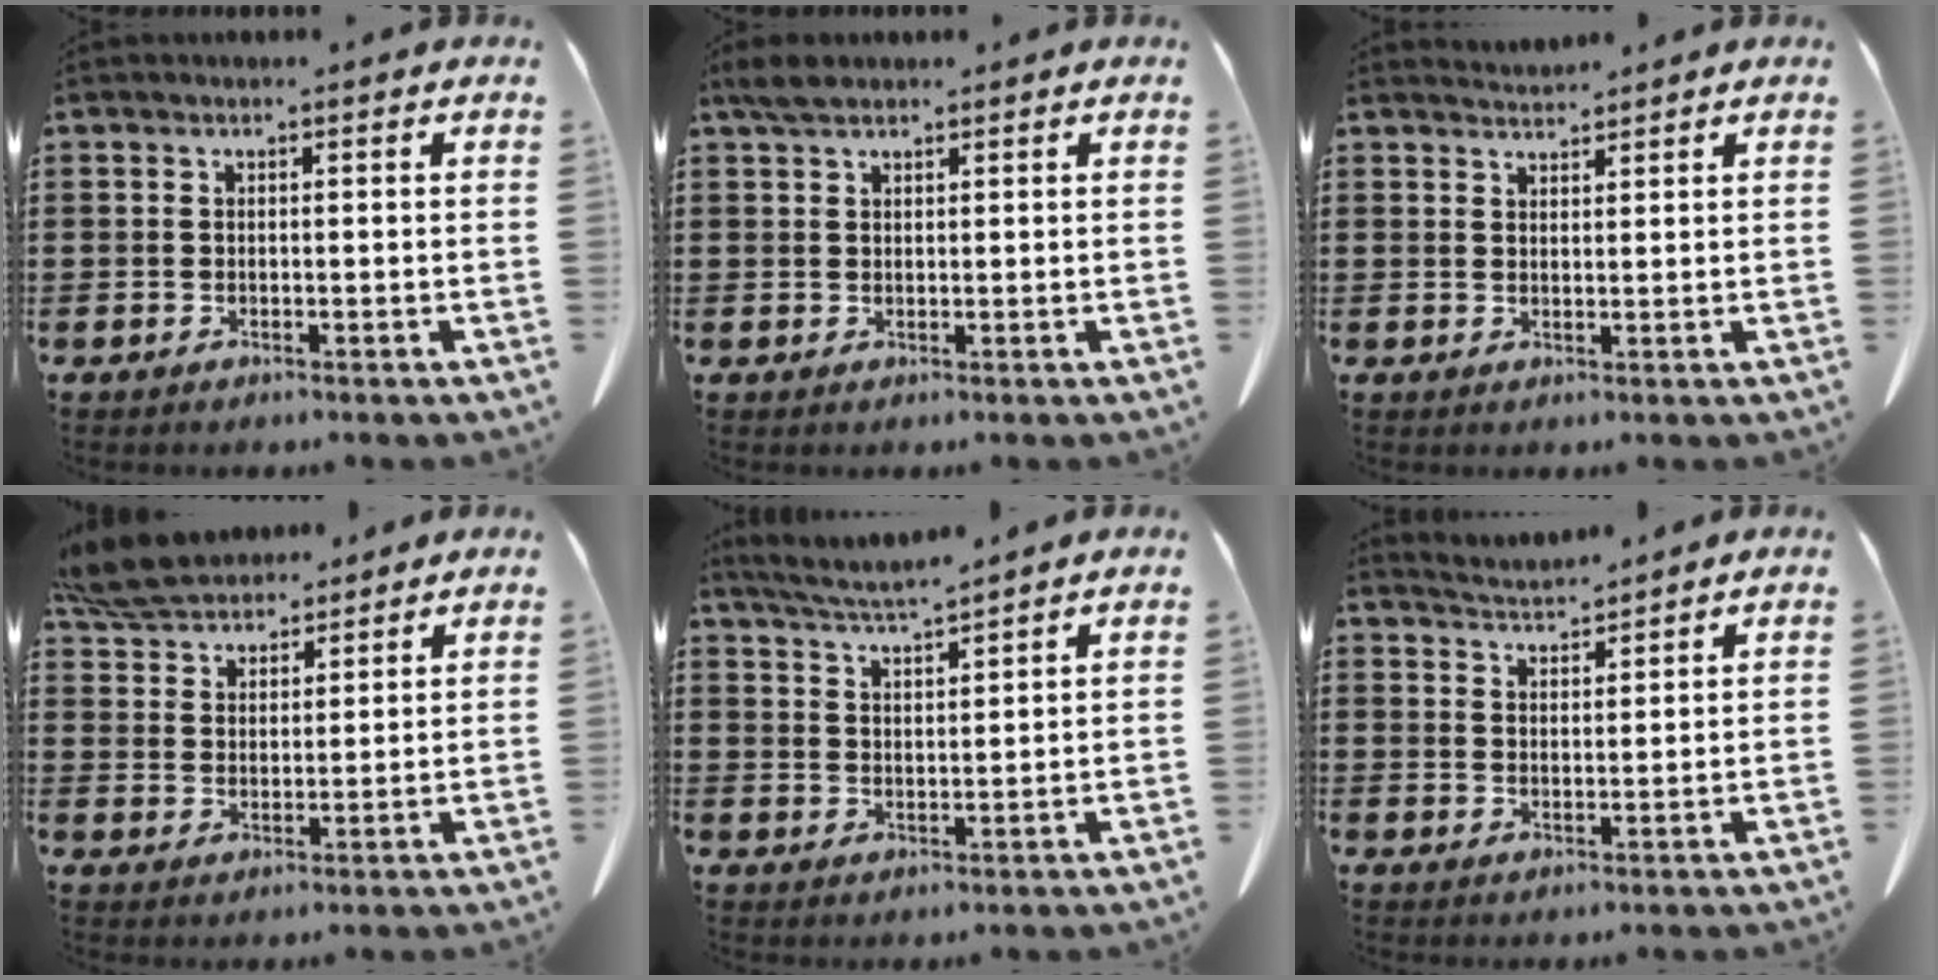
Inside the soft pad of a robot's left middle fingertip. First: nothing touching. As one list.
[{"total": 2.6, "force": [2.0, 1.0, 1.3], "torque": [-0.032, 0.005, 0.038]}, {"total": 1.9, "force": [1.9, 0.1, -0.1], "torque": [-0.003, -0.002, 0.037]}, {"total": 7.5, "force": [6.8, 2.1, 2.2], "torque": [-0.069, -0.013, 0.131]}, {"total": 4.2, "force": [4.0, -0.3, 1.2], "torque": [-0.036, -0.021, 0.071]}, {"total": 3.4, "force": [3.4, -0.2, 0.2], "torque": [-0.015, -0.015, 0.062]}]